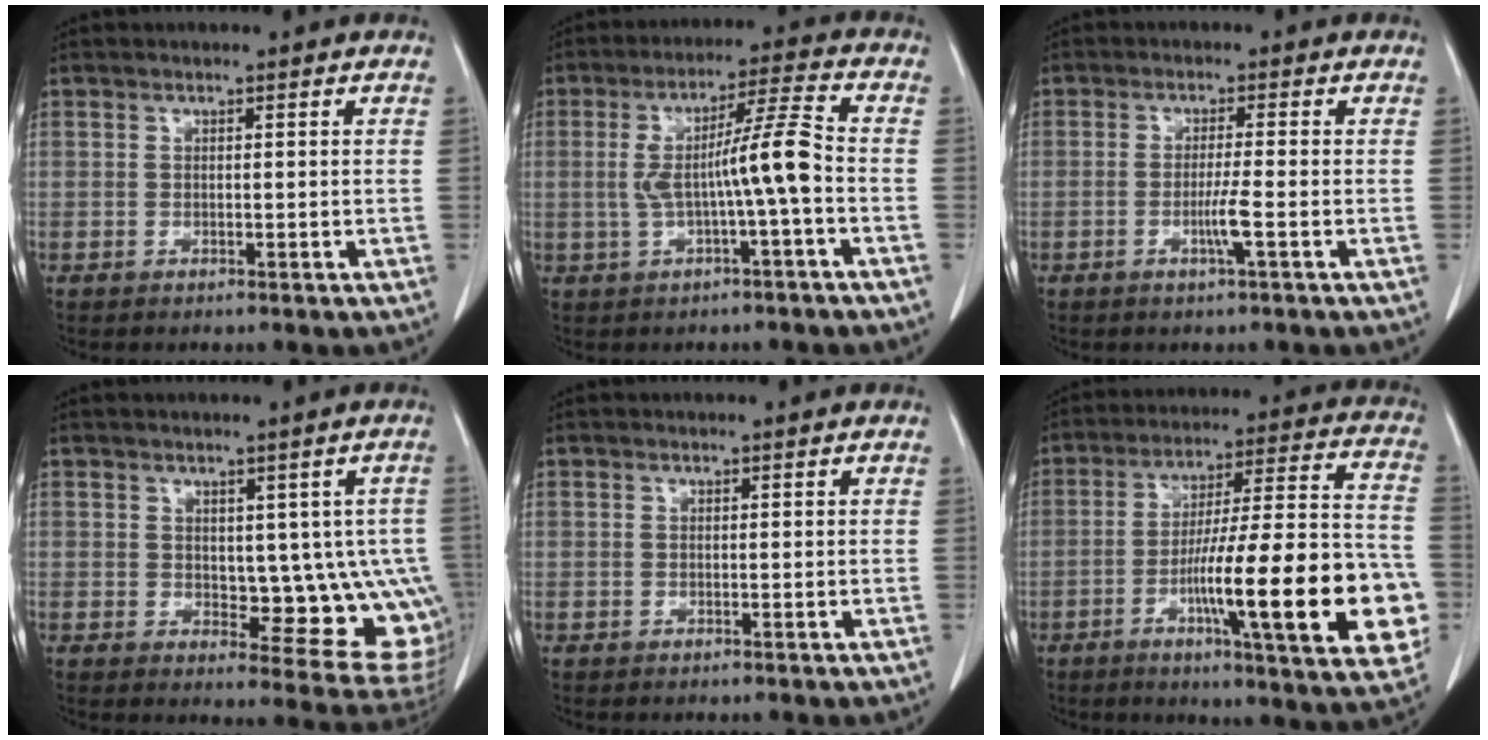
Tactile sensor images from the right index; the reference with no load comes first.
{"total": 8.8, "force": [-1.1, -0.3, 8.7], "torque": [-0.157, 0.023, -0.019]}
{"total": 3.3, "force": [-1.1, -0.6, 3.0], "torque": [-0.058, -0.006, -0.023]}
{"total": 11.0, "force": [0.3, 5.0, 9.8], "torque": [-0.097, -0.004, 0.016]}
{"total": 0.0}
{"total": 24.1, "force": [-6.8, 2.9, 23.0], "torque": [-0.285, 0.007, -0.094]}